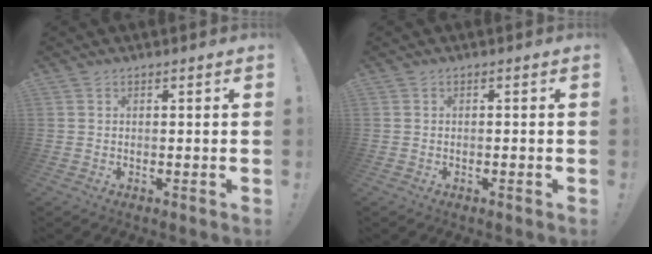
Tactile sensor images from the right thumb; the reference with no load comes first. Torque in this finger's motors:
{"motor_torque": [0.13, 0.00, 0.04, -0.18, 0.01]}